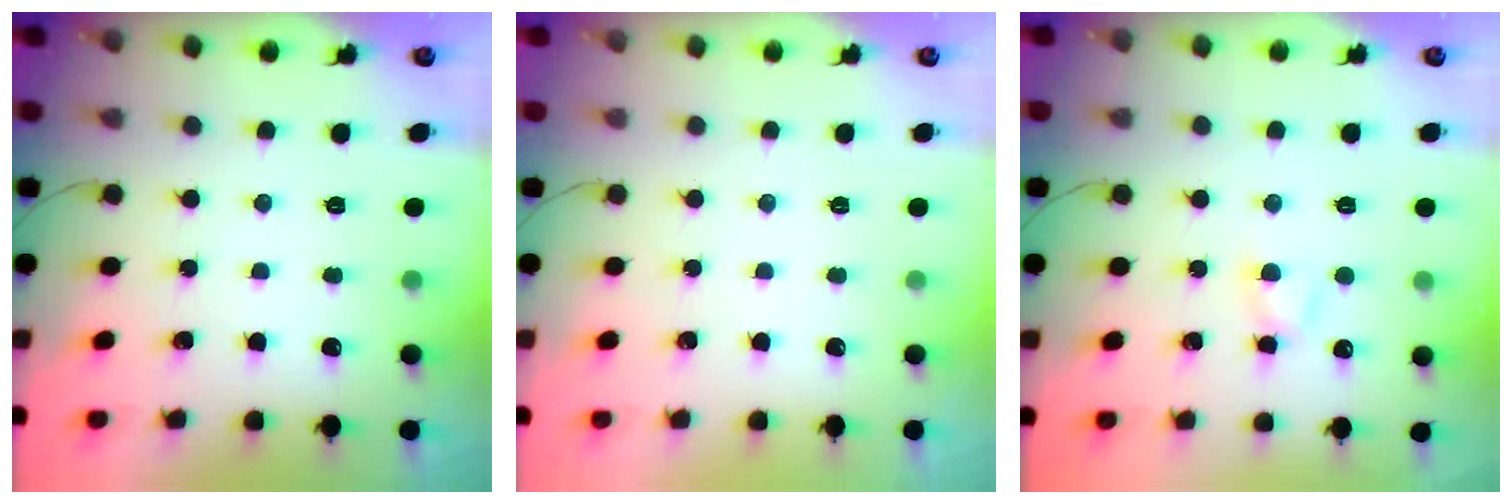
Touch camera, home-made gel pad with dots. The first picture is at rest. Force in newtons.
{"total": 0.0}
{"total": 3.4, "press": 3.3, "slide": 1.1}